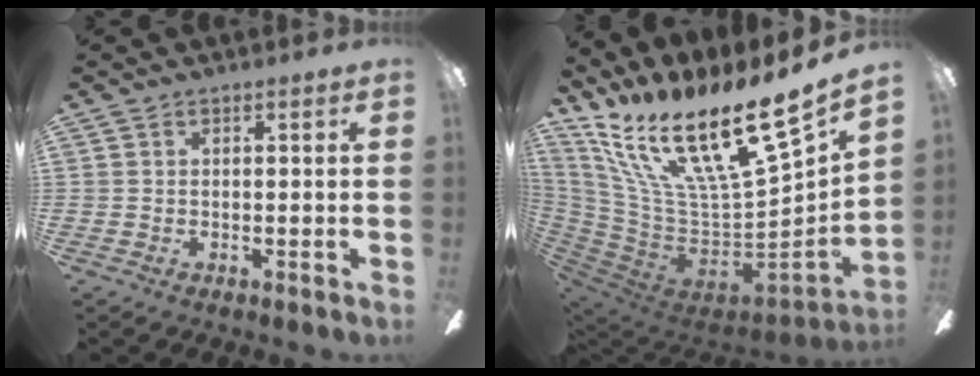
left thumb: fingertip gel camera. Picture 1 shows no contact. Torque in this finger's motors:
{"motor_torque": [2.92, 2.09, 1.24, -1.54, 0.50]}